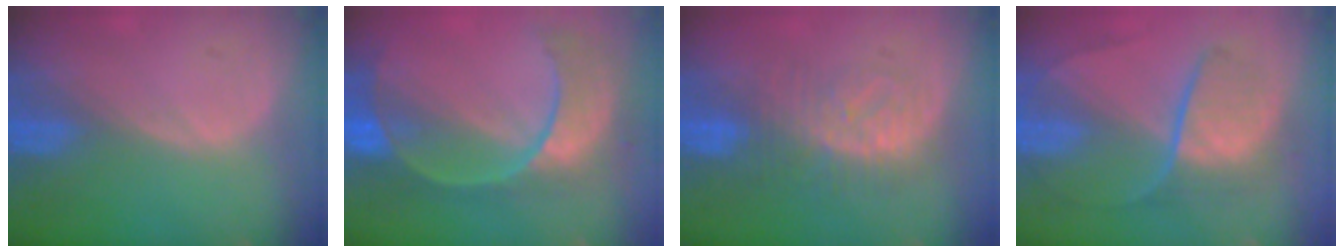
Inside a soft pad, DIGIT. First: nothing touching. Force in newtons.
{"total": 10.7, "press": 9.2, "slide": 5.5}
{"total": 8.2, "press": 7.6, "slide": 2.9}
{"total": 7.5, "press": 7.2, "slide": 2.1}